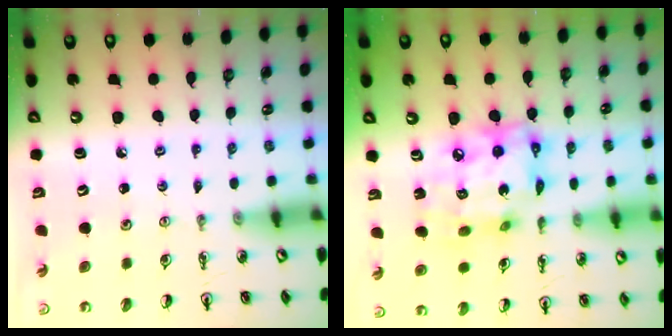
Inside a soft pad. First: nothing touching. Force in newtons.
{"total": 16.0, "press": 15.9, "slide": 1.8}